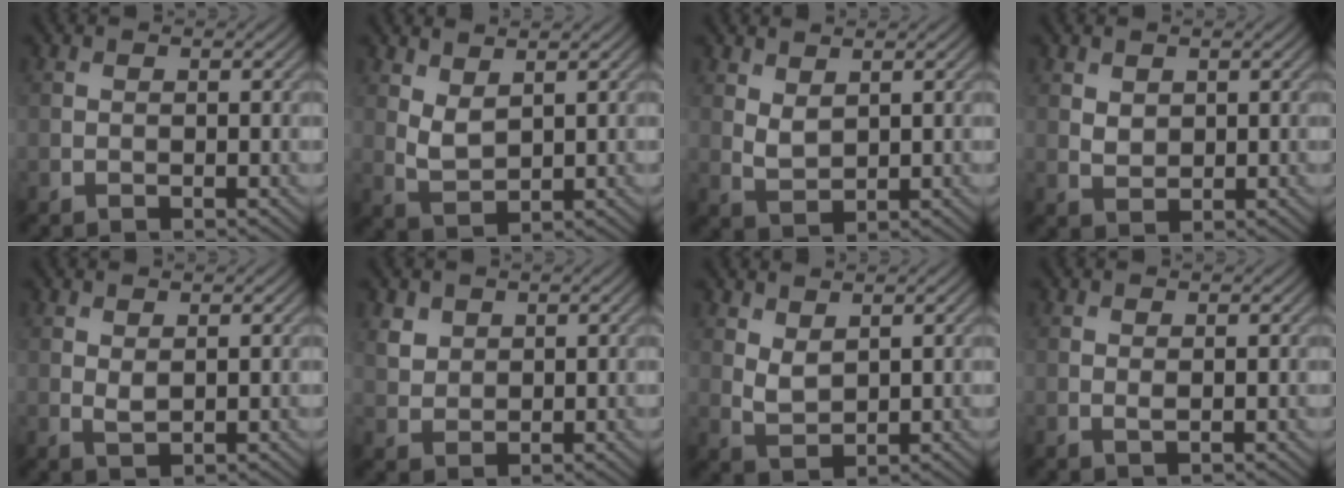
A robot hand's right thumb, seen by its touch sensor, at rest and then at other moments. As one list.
[{"total": 3.3, "force": [2.0, 1.5, 2.1], "torque": [-0.054, -0.006, 0.047]}, {"total": 2.5, "force": [1.6, 1.2, 1.5], "torque": [-0.039, -0.006, 0.037]}, {"total": 1.8, "force": [1.1, 1.2, 0.8], "torque": [-0.022, -0.004, 0.025]}, {"total": 1.4, "force": [0.8, 0.5, 1.0], "torque": [-0.026, -0.005, 0.019]}, {"total": 2.8, "force": [1.7, 2.0, 0.9], "torque": [-0.029, -0.006, 0.038]}, {"total": 2.8, "force": [1.8, 1.3, 1.7], "torque": [-0.044, -0.006, 0.042]}, {"total": 0.6, "force": [0.3, 0.1, 0.6], "torque": [-0.013, -0.002, 0.004]}]